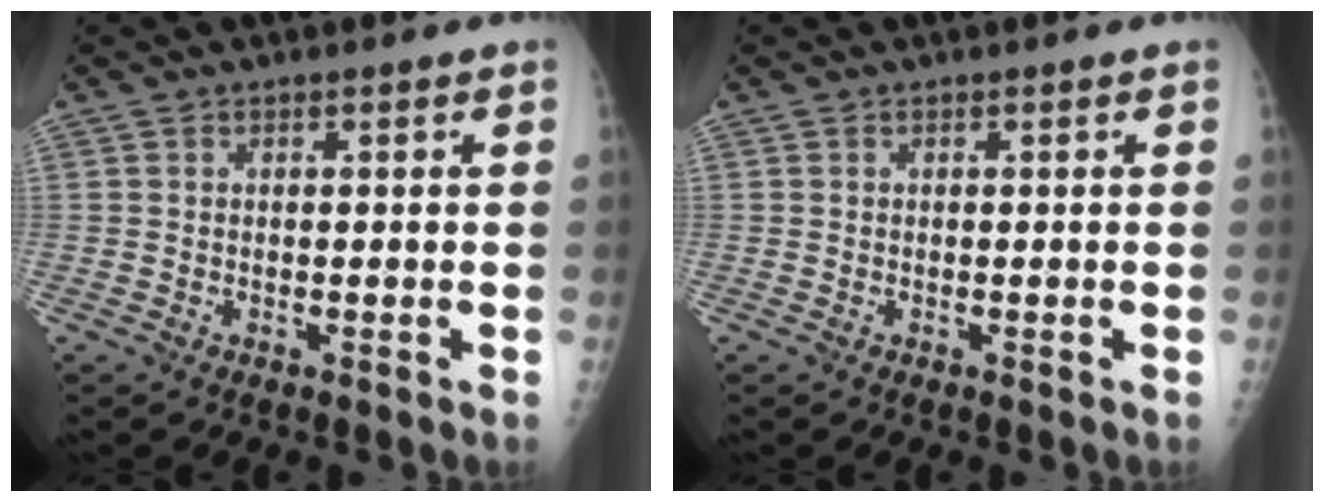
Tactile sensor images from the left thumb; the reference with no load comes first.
{"total": 0.0}